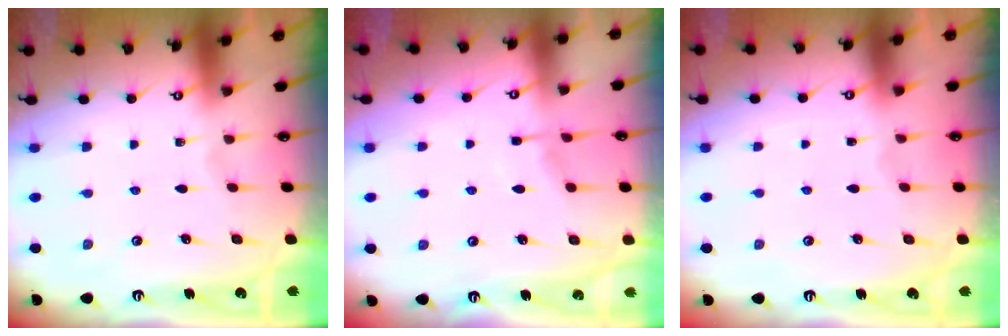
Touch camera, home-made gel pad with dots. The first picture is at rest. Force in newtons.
{"total": 3.9, "press": 3.9, "slide": 0.3}
{"total": 1.2, "press": 1.2, "slide": 0.1}